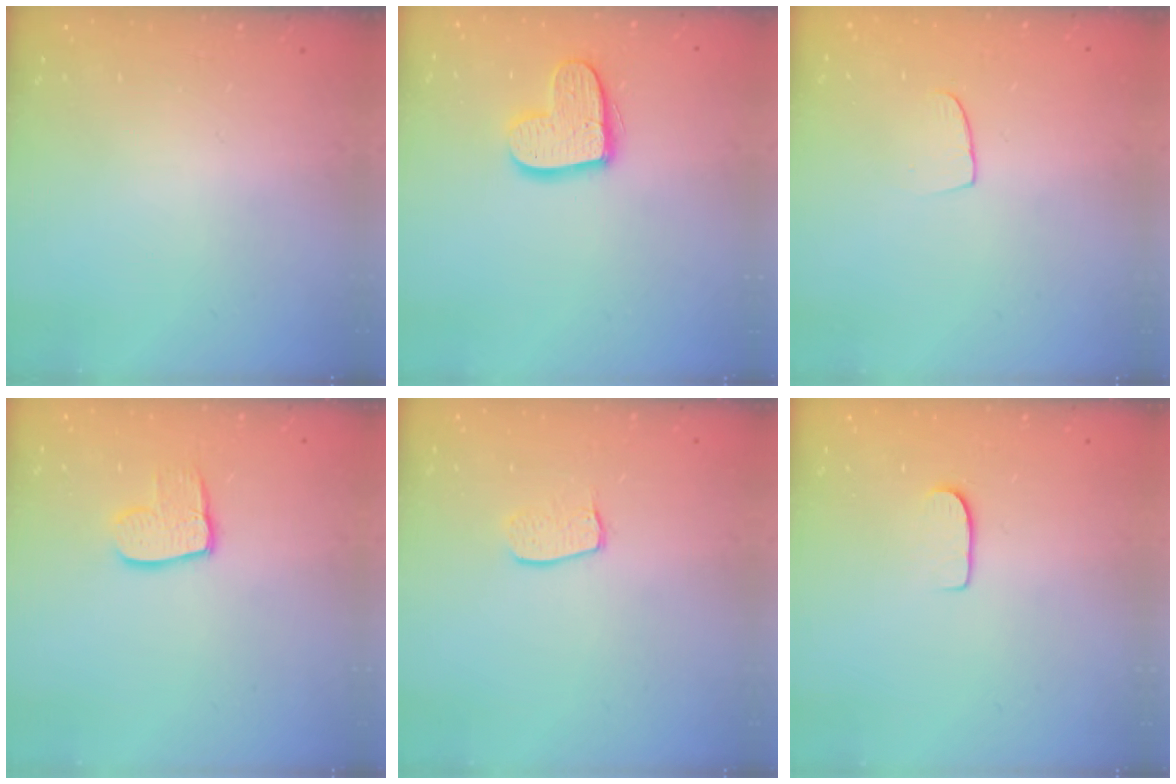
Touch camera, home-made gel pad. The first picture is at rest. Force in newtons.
{"total": 13.1, "press": 13.1, "slide": 0.9}
{"total": 5.8, "press": 5.8, "slide": 0.4}
{"total": 9.5, "press": 9.4, "slide": 0.8}
{"total": 6.4, "press": 6.4, "slide": 0.1}
{"total": 5.5, "press": 5.5, "slide": 0.5}